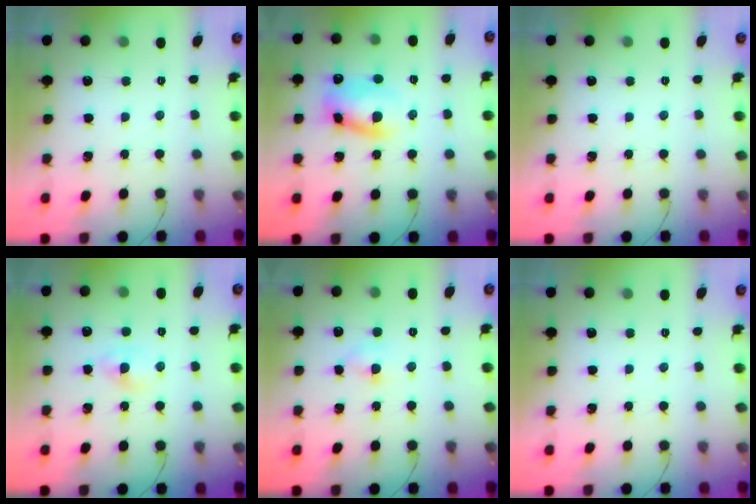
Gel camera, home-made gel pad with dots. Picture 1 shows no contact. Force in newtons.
{"total": 9.6, "press": 9.5, "slide": 1.3}
{"total": 0.0}
{"total": 1.6, "press": 1.4, "slide": 0.8}
{"total": 3.7, "press": 3.4, "slide": 1.3}
{"total": 0.0}